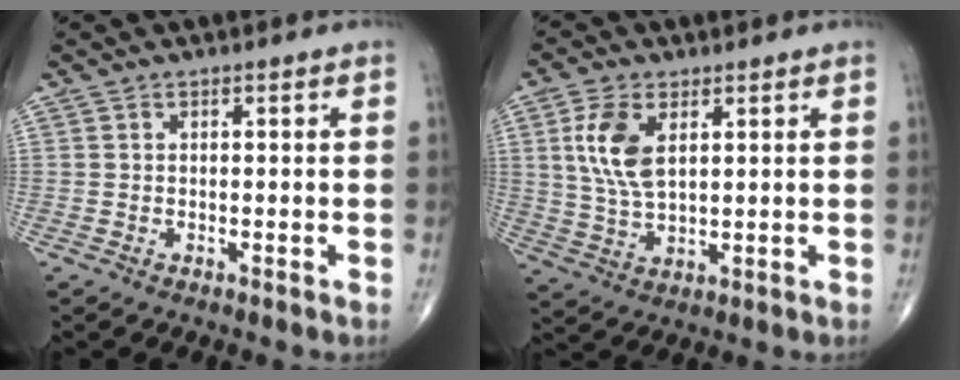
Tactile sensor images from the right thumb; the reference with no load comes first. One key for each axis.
{"total": 8.8, "fx": 2.8, "fy": 4.6, "fz": 7.0, "tx": -0.144, "ty": -0.007, "tz": 0.058}